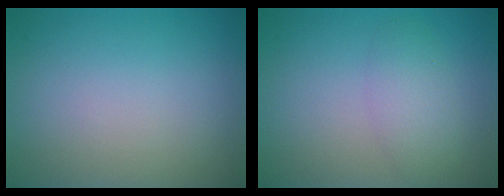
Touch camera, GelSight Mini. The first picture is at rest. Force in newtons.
{"total": 2.5, "press": 2.5, "slide": 0.1}